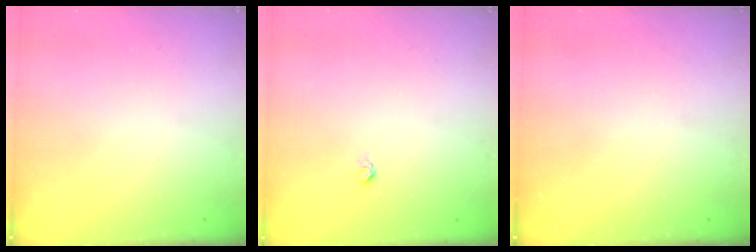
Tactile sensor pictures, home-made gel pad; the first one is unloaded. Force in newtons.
{"total": 3.0, "press": 2.9, "slide": 0.4}
{"total": 0.0}